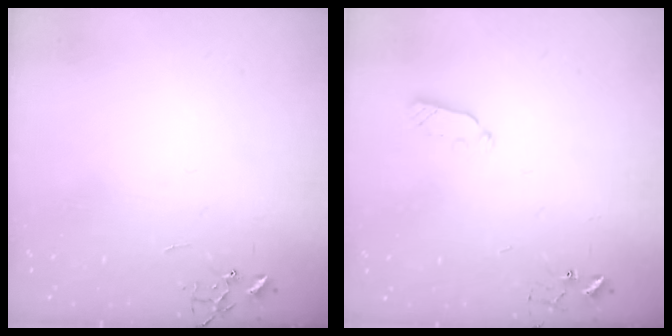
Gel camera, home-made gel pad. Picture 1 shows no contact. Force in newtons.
{"total": 4.8, "press": 4.7, "slide": 0.6}